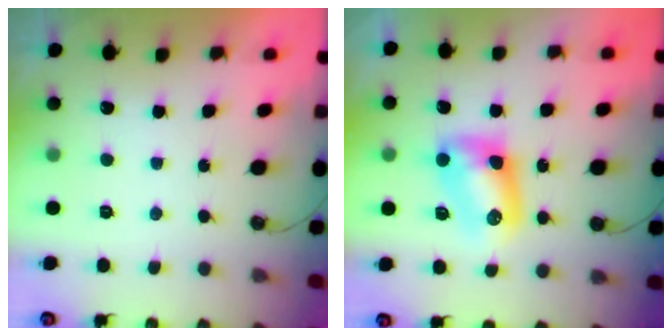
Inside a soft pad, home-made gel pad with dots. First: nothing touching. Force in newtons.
{"total": 9.0, "press": 9.0, "slide": 0.4}